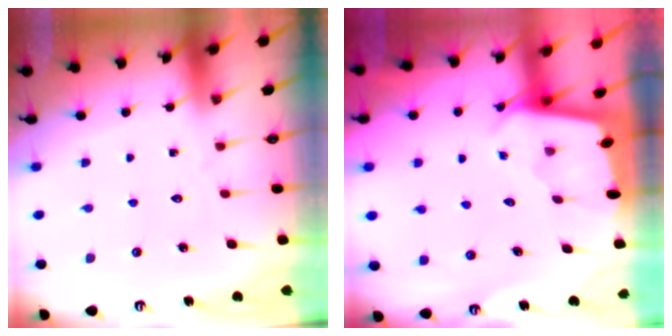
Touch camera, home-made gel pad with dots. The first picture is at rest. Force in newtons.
{"total": 1.9, "press": 1.9, "slide": 0.2}